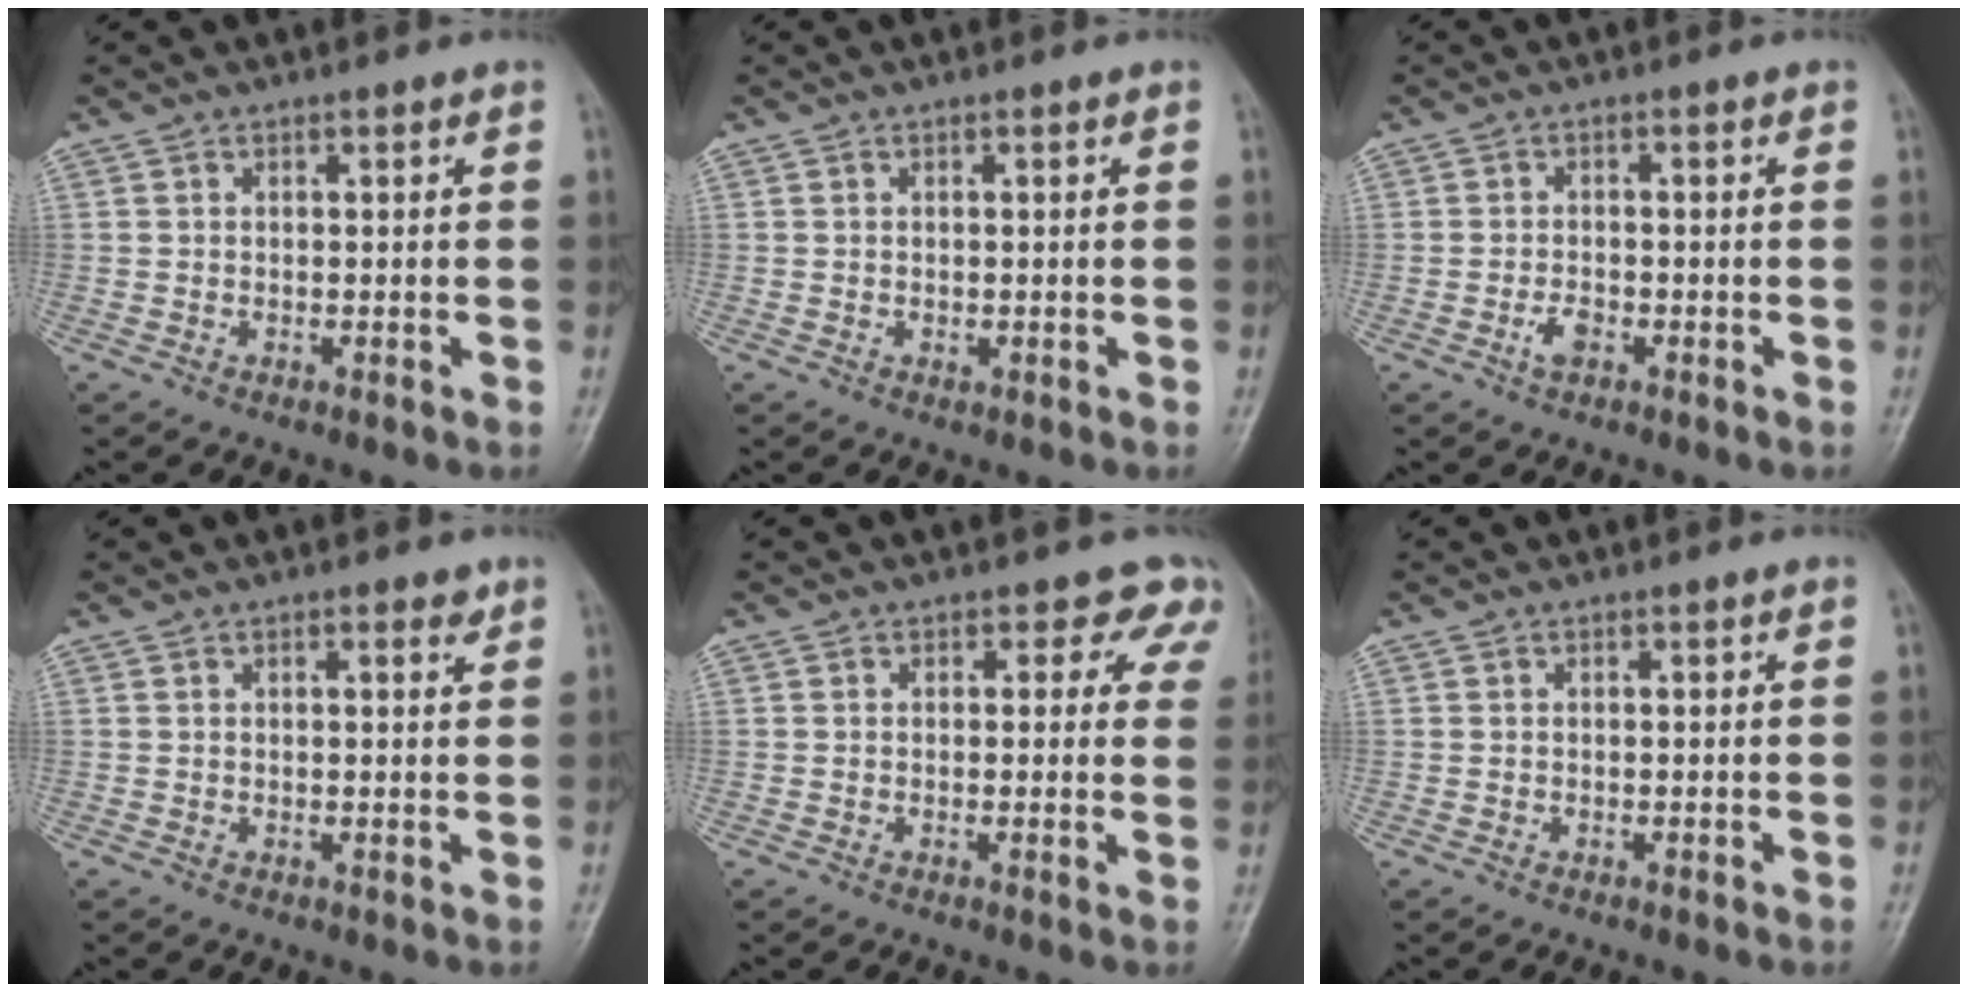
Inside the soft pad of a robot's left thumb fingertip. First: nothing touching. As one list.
[{"total": 0.7, "force": [0.0, 0.5, 0.4], "torque": [-0.004, 0.000, 0.001]}, {"total": 2.6, "force": [-1.3, 1.4, 1.8], "torque": [-0.035, 0.006, -0.024]}, {"total": 2.0, "force": [1.2, 0.7, 1.4], "torque": [-0.014, -0.005, 0.014]}, {"total": 5.0, "force": [3.5, 3.2, 1.6], "torque": [0.024, -0.013, 0.017]}, {"total": 0.0}]